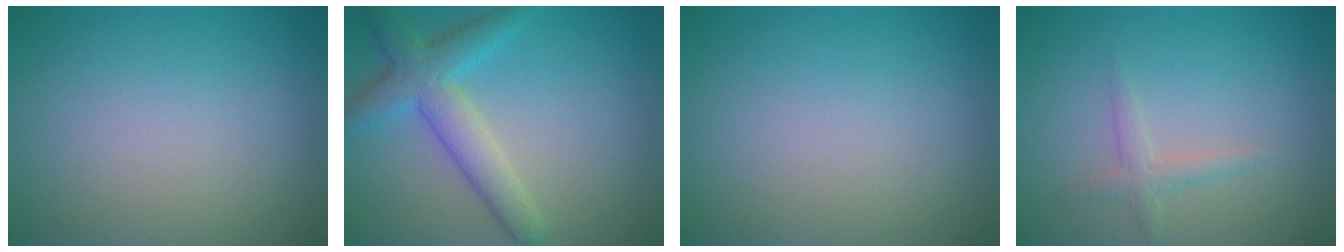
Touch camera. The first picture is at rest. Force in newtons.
{"total": 4.8, "press": 4.8, "slide": 0.2}
{"total": 0.0}
{"total": 1.5, "press": 1.5, "slide": 0.0}